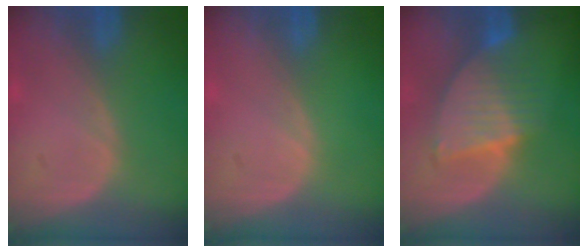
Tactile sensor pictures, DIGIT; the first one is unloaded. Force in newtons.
{"total": 0.0}
{"total": 7.0, "press": 6.8, "slide": 1.6}